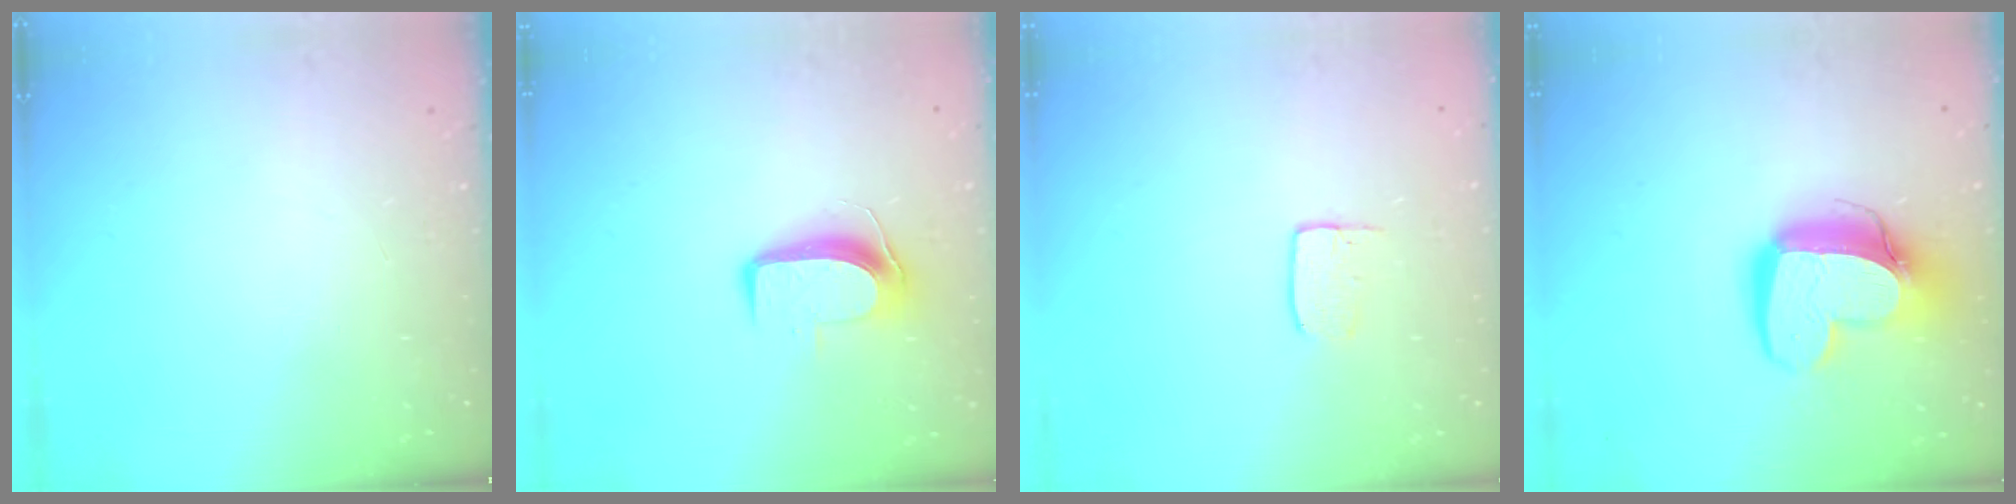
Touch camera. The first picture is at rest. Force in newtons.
{"total": 9.1, "press": 9.0, "slide": 1.1}
{"total": 4.3, "press": 4.3, "slide": 0.3}
{"total": 15.2, "press": 15.2, "slide": 1.4}